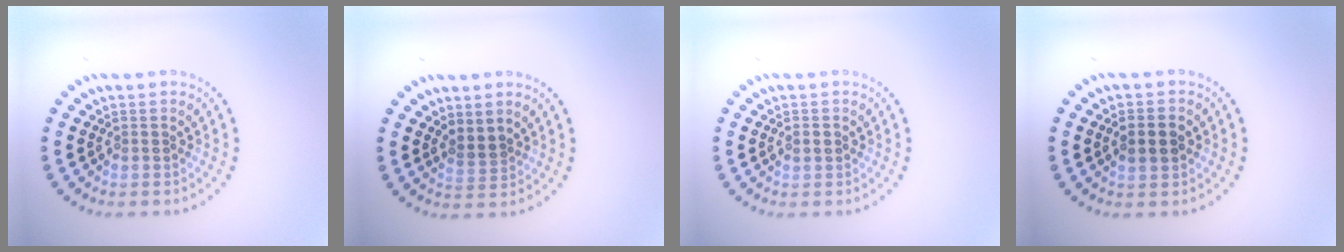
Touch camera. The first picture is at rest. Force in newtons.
{"total": 1.8, "press": 1.4, "slide": 1.1}
{"total": 1.0, "press": 1.0, "slide": 0.0}
{"total": 2.3, "press": 2.3, "slide": 0.2}